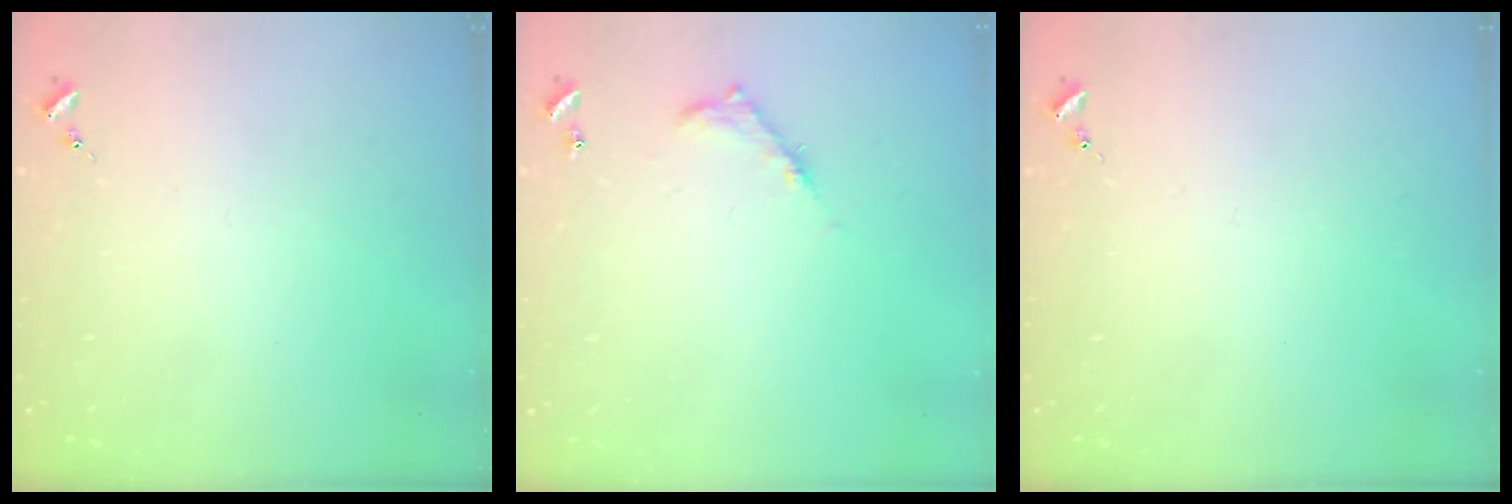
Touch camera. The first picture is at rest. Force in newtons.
{"total": 7.1, "press": 7.1, "slide": 0.5}
{"total": 0.0}